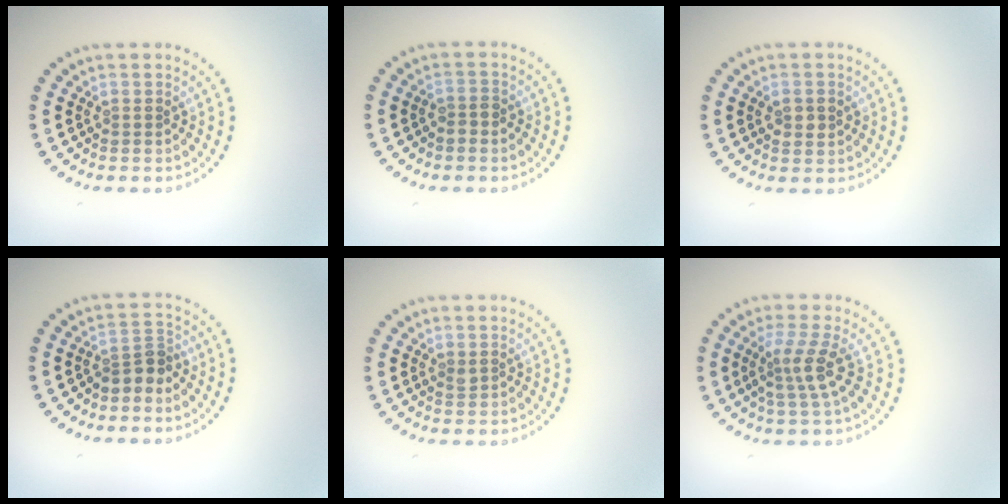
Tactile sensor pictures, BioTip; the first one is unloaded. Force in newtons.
{"total": 1.0, "press": 0.8, "slide": 0.5}
{"total": 1.7, "press": 1.7, "slide": 0.2}
{"total": 2.4, "press": 1.9, "slide": 1.5}
{"total": 0.6, "press": 0.6, "slide": 0.3}
{"total": 2.8, "press": 2.1, "slide": 1.9}